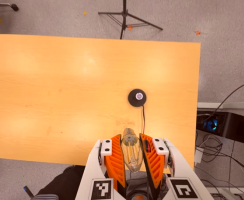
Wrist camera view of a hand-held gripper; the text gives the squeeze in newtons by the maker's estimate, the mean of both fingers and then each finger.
{"total": 19.6, "left": 19.9, "right": 19.3}